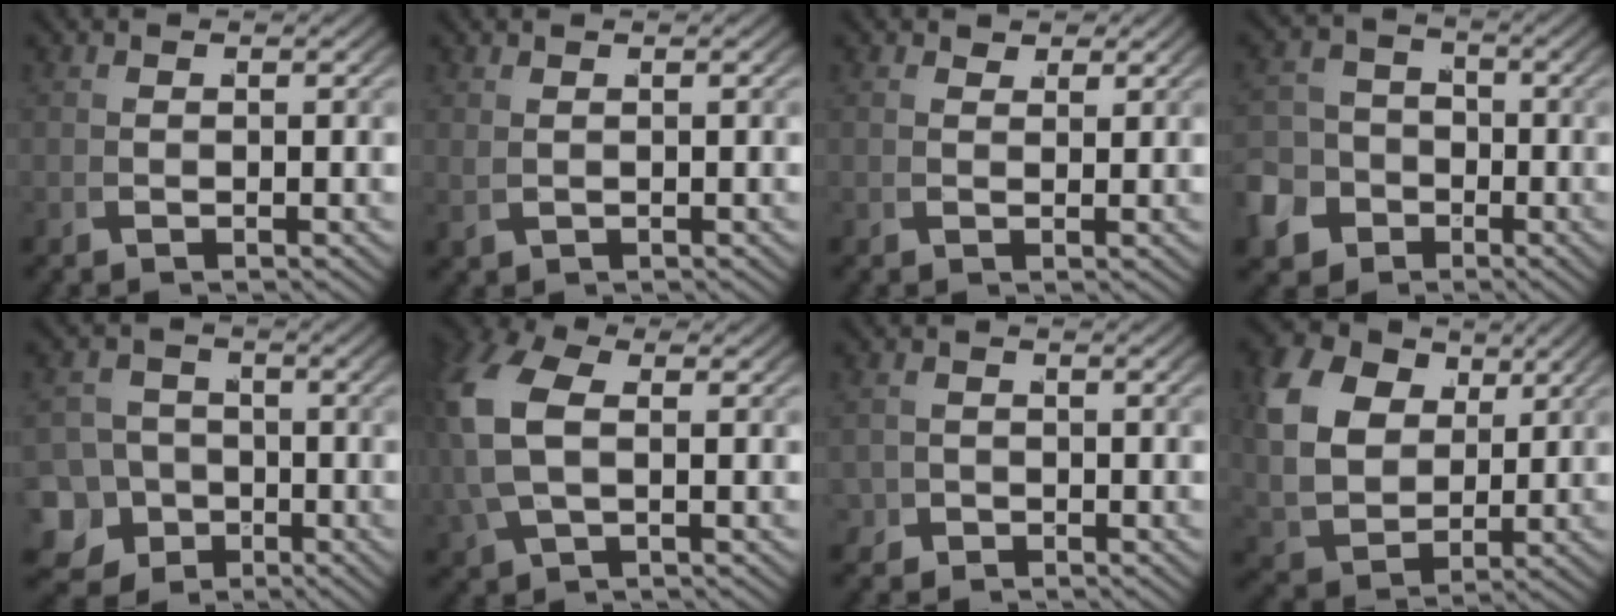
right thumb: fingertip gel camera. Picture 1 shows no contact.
{"total": 0.7, "force": [0.6, 0.1, 0.4], "torque": [-0.013, -0.002, 0.022]}
{"total": 1.5, "force": [1.4, 0.5, 0.1], "torque": [0.008, -0.006, 0.028]}
{"total": 10.1, "force": [-4.0, 8.6, 3.4], "torque": [-0.056, -0.041, -0.062]}
{"total": 10.3, "force": [-4.7, 8.5, 3.3], "torque": [-0.048, -0.059, -0.066]}
{"total": 6.4, "force": [0.9, 4.4, 4.6], "torque": [-0.138, -0.015, 0.031]}
{"total": 1.6, "force": [-1.3, 0.9, -0.3], "torque": [0.007, -0.016, -0.017]}
{"total": 12.0, "force": [2.3, 9.5, 7.0], "torque": [-0.185, -0.039, 0.056]}